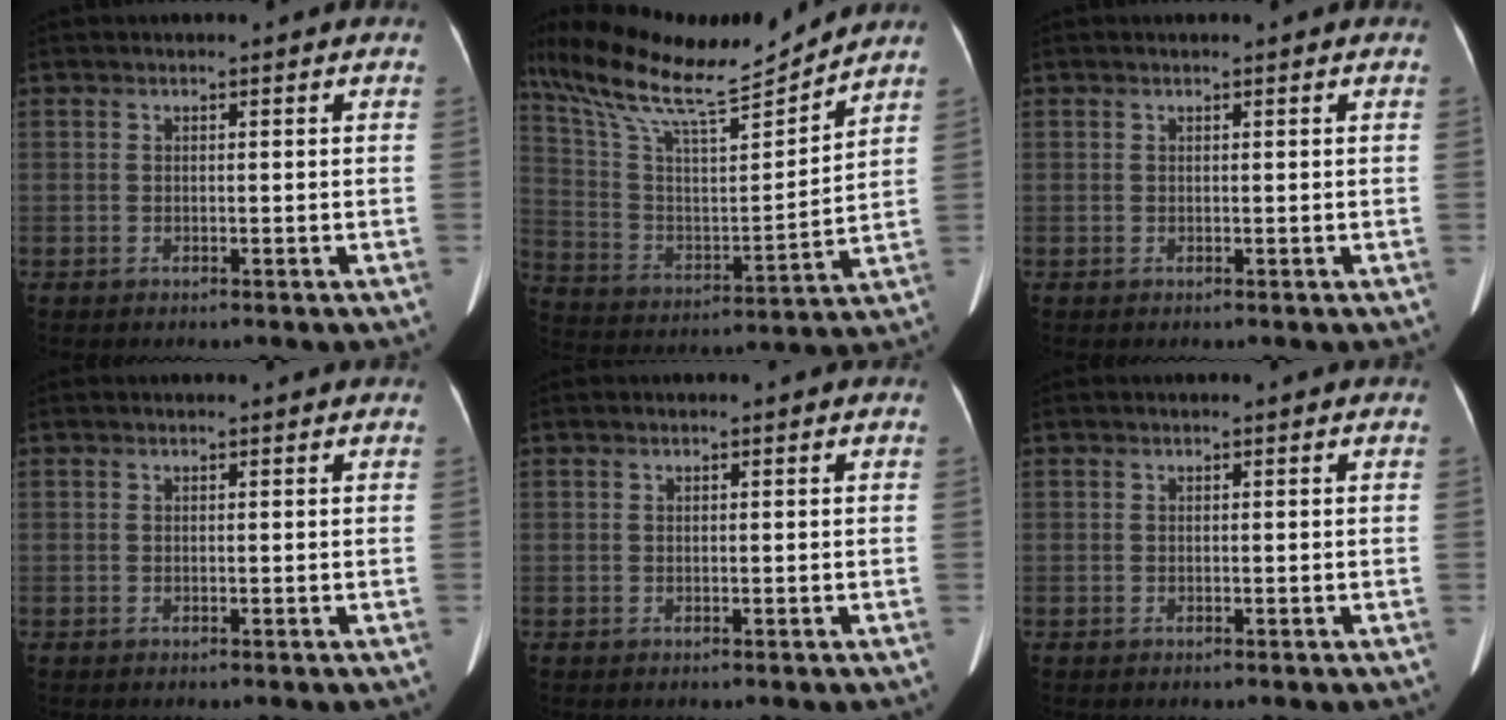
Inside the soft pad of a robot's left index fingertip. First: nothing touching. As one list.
[{"total": 19.5, "force": [17.1, 1.6, 9.1], "torque": [-0.183, 0.004, 0.300]}, {"total": 0.0}, {"total": 0.7, "force": [0.7, 0.0, 0.2], "torque": [-0.006, 0.004, 0.008]}, {"total": 0.0}, {"total": 0.0}]